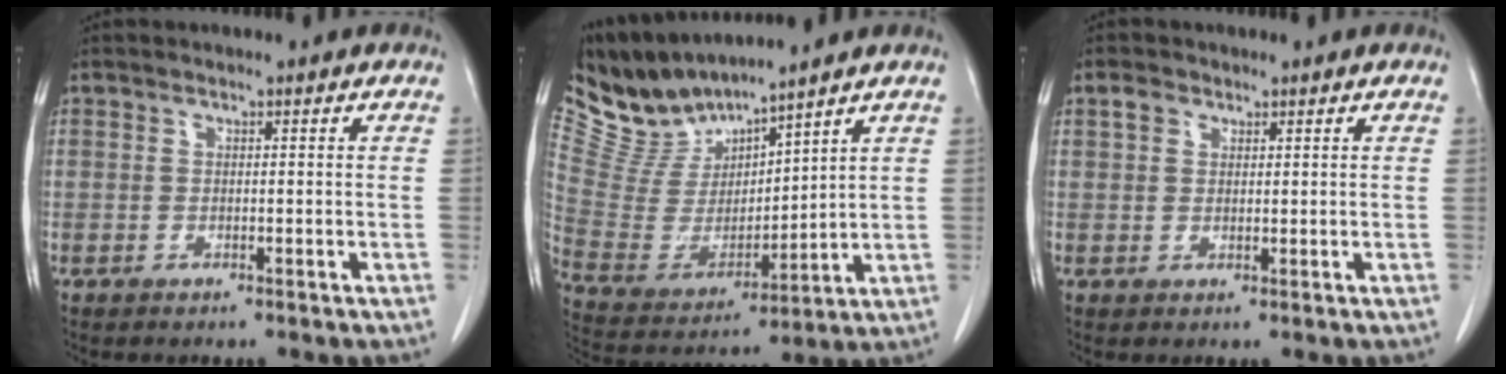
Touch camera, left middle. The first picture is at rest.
{"total": 10.9, "force": [10.5, 1.9, 2.2], "torque": [-0.066, 0.005, 0.231]}
{"total": 1.9, "force": [1.1, 1.5, 0.6], "torque": [-0.011, 0.008, 0.019]}